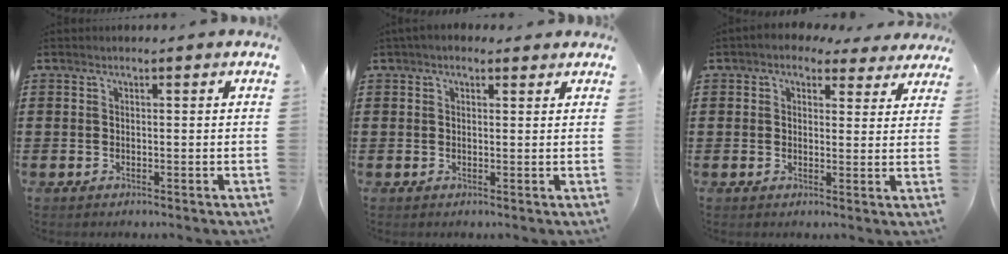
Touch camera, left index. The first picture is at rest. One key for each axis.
{"total": 1.6, "fx": 1.0, "fy": 1.0, "fz": 0.7, "tx": -0.016, "ty": 0.009, "tz": 0.019}
{"total": 3.0, "fx": 2.3, "fy": 1.6, "fz": 0.9, "tx": -0.021, "ty": -0.002, "tz": 0.040}